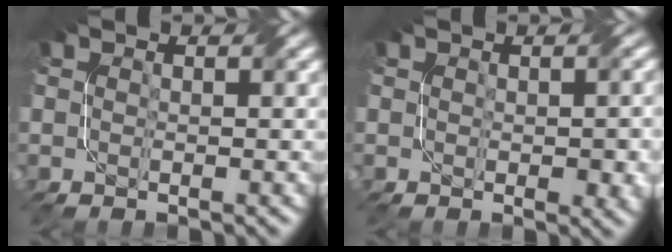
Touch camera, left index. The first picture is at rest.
{"total": 2.3, "force": [-0.1, 0.9, 2.2], "torque": [-0.028, -0.003, 0.003]}